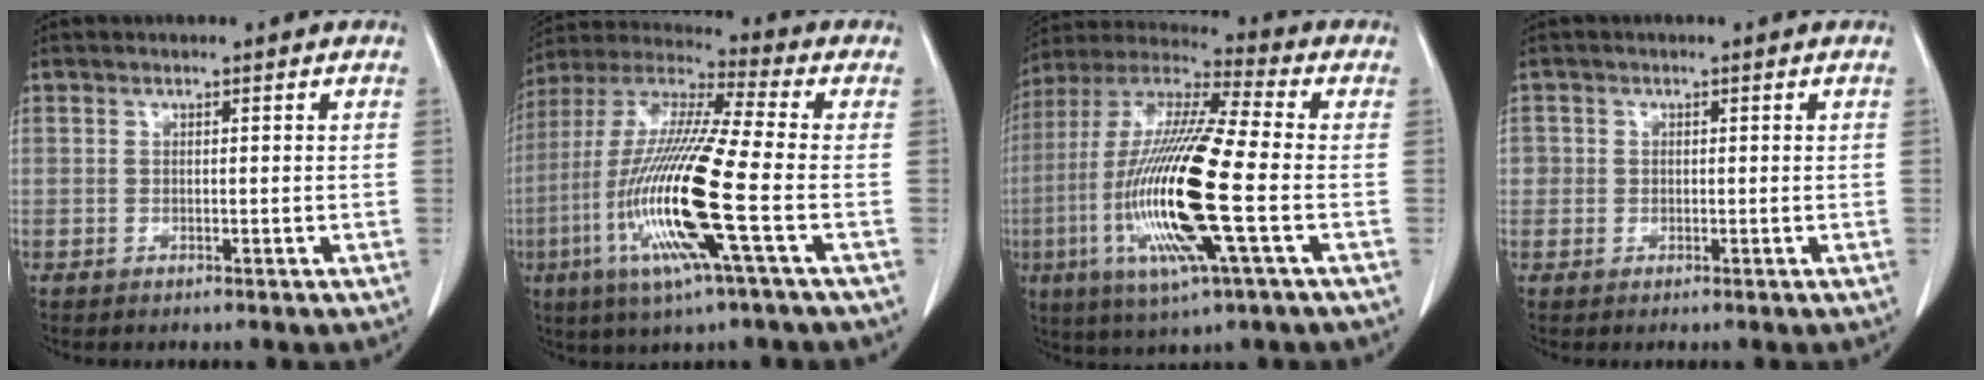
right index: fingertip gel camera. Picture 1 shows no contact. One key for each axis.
{"total": 18.6, "fx": -5.2, "fy": 0.3, "fz": 17.9, "tx": -0.374, "ty": -0.021, "tz": -0.109}
{"total": 20.3, "fx": -4.4, "fy": 1.6, "fz": 19.8, "tx": -0.419, "ty": -0.017, "tz": -0.087}
{"total": 1.5, "fx": 0.0, "fy": 1.5, "fz": 0.2, "tx": 0.010, "ty": 0.005, "tz": -0.003}